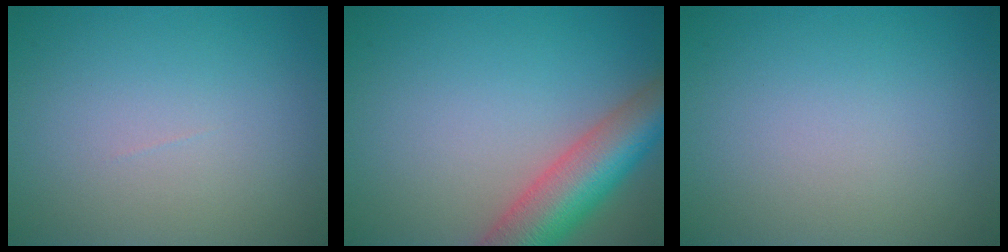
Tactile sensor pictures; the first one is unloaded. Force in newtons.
{"total": 8.0, "press": 8.0, "slide": 0.5}
{"total": 0.0}